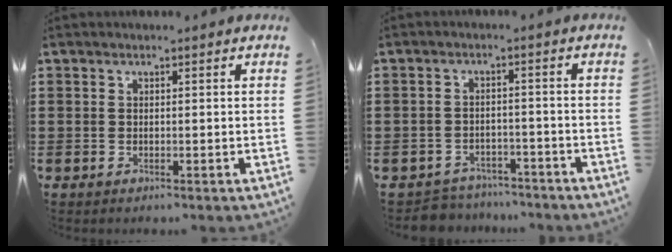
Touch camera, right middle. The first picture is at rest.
{"total": 3.6, "force": [-3.5, 0.7, -0.3], "torque": [-0.004, 0.001, -0.078]}